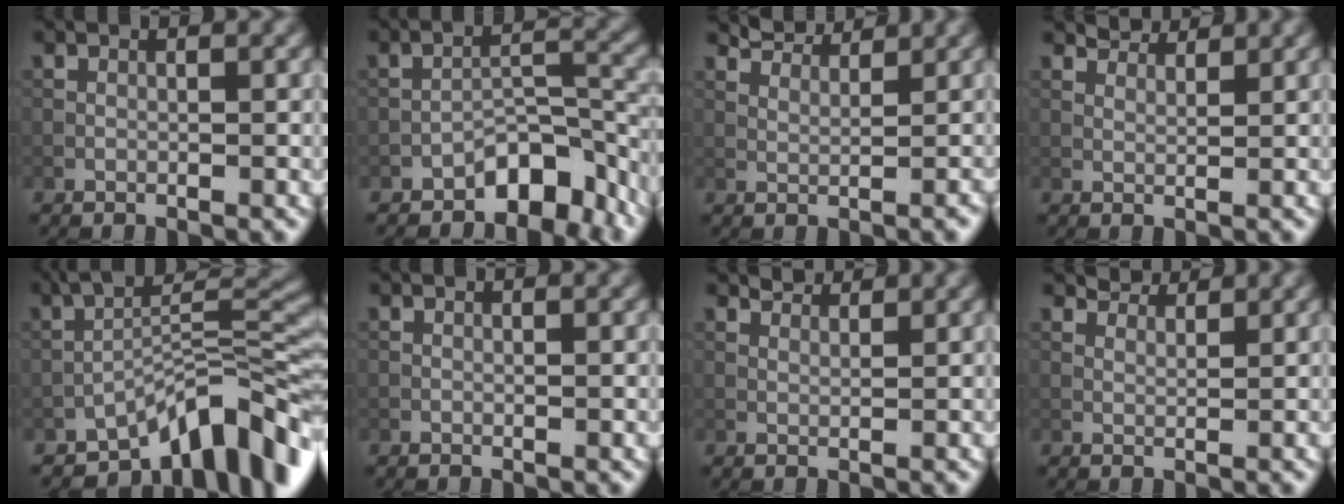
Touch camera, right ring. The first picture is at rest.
{"total": 5.2, "force": [-3.8, 2.2, 2.9], "torque": [-0.028, 0.011, -0.062]}
{"total": 3.5, "force": [3.2, 0.5, 1.4], "torque": [-0.031, -0.005, 0.054]}
{"total": 2.6, "force": [2.4, 0.6, 0.7], "torque": [-0.020, -0.007, 0.046]}
{"total": 10.4, "force": [-6.6, 3.8, 7.1], "torque": [-0.085, 0.016, -0.127]}
{"total": 0.0}
{"total": 1.8, "force": [1.7, 0.4, 0.5], "torque": [-0.017, -0.005, 0.030]}
{"total": 2.7, "force": [2.5, 0.7, 0.7], "torque": [-0.021, -0.007, 0.048]}